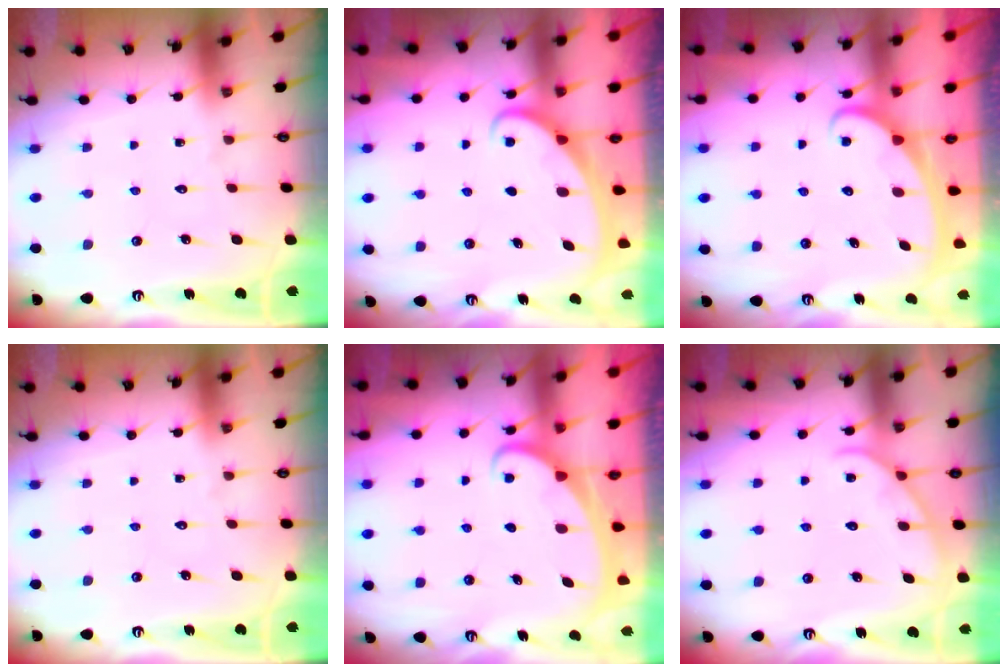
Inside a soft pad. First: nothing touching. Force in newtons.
{"total": 2.2, "press": 2.2, "slide": 0.3}
{"total": 2.3, "press": 2.3, "slide": 0.4}
{"total": 0.0}
{"total": 1.9, "press": 1.9, "slide": 0.1}
{"total": 3.8, "press": 3.7, "slide": 0.4}